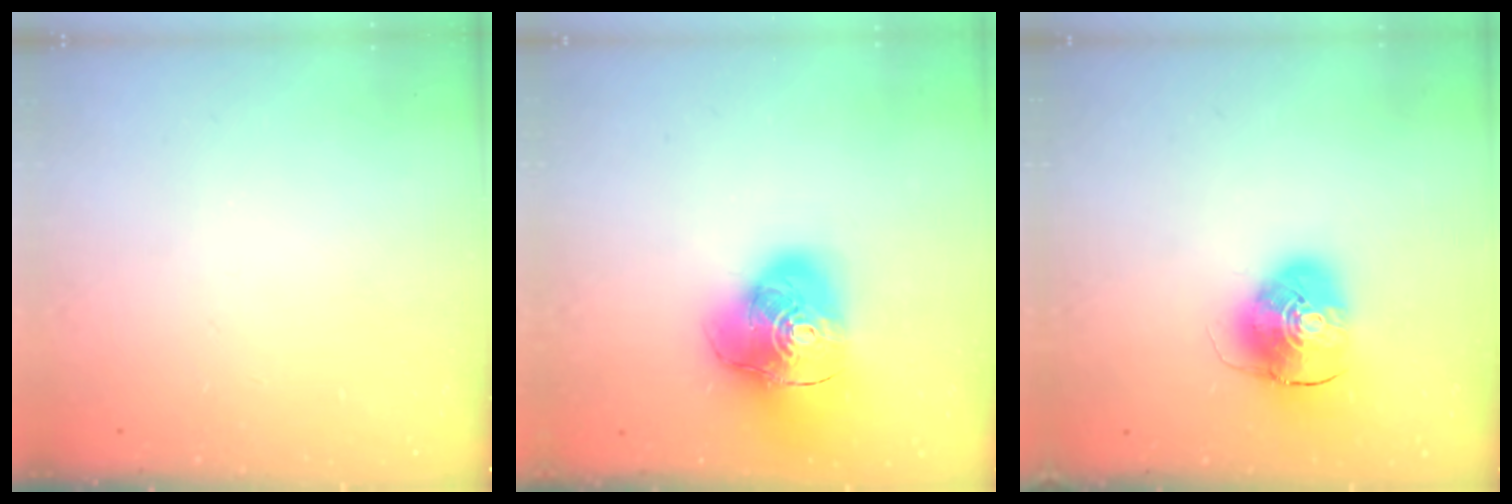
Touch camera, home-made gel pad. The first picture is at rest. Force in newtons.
{"total": 18.0, "press": 17.8, "slide": 2.4}
{"total": 10.0, "press": 9.8, "slide": 1.6}